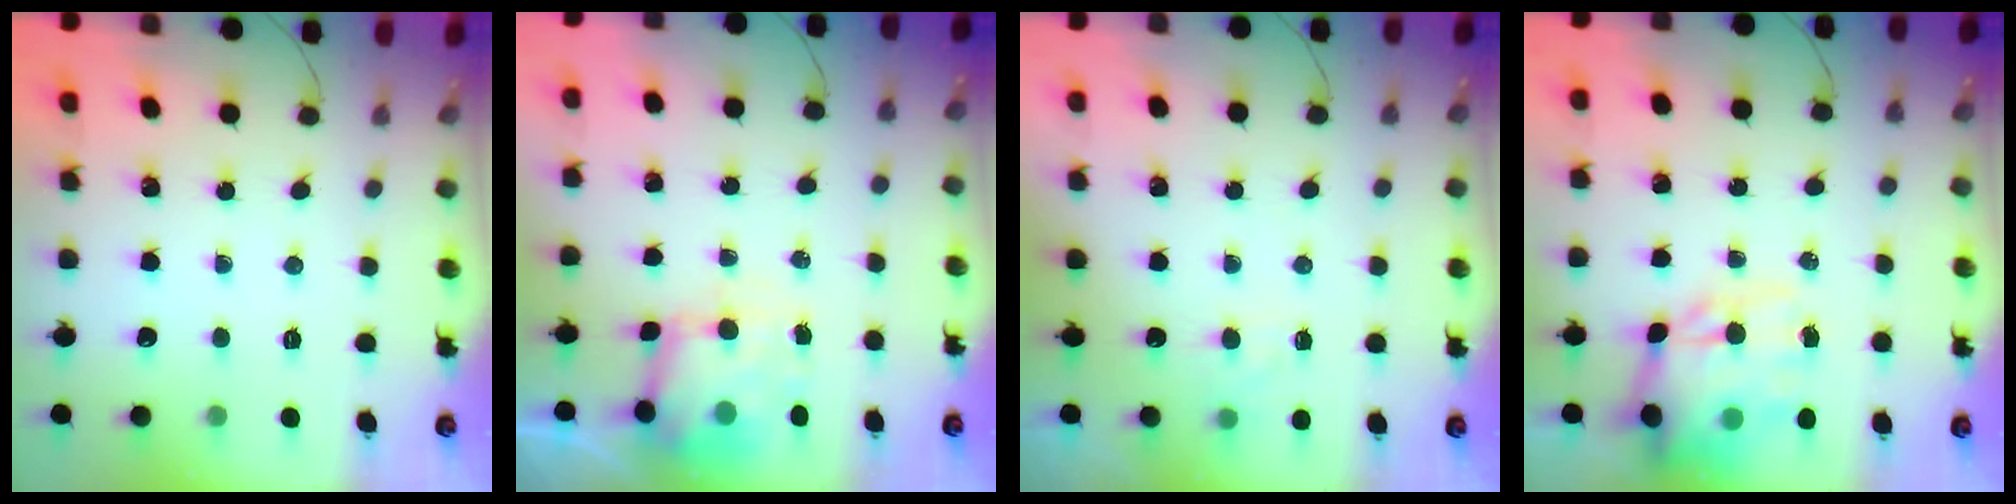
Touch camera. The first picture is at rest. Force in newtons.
{"total": 7.7, "press": 7.4, "slide": 1.8}
{"total": 3.0, "press": 2.9, "slide": 1.1}
{"total": 15.9, "press": 15.3, "slide": 4.3}